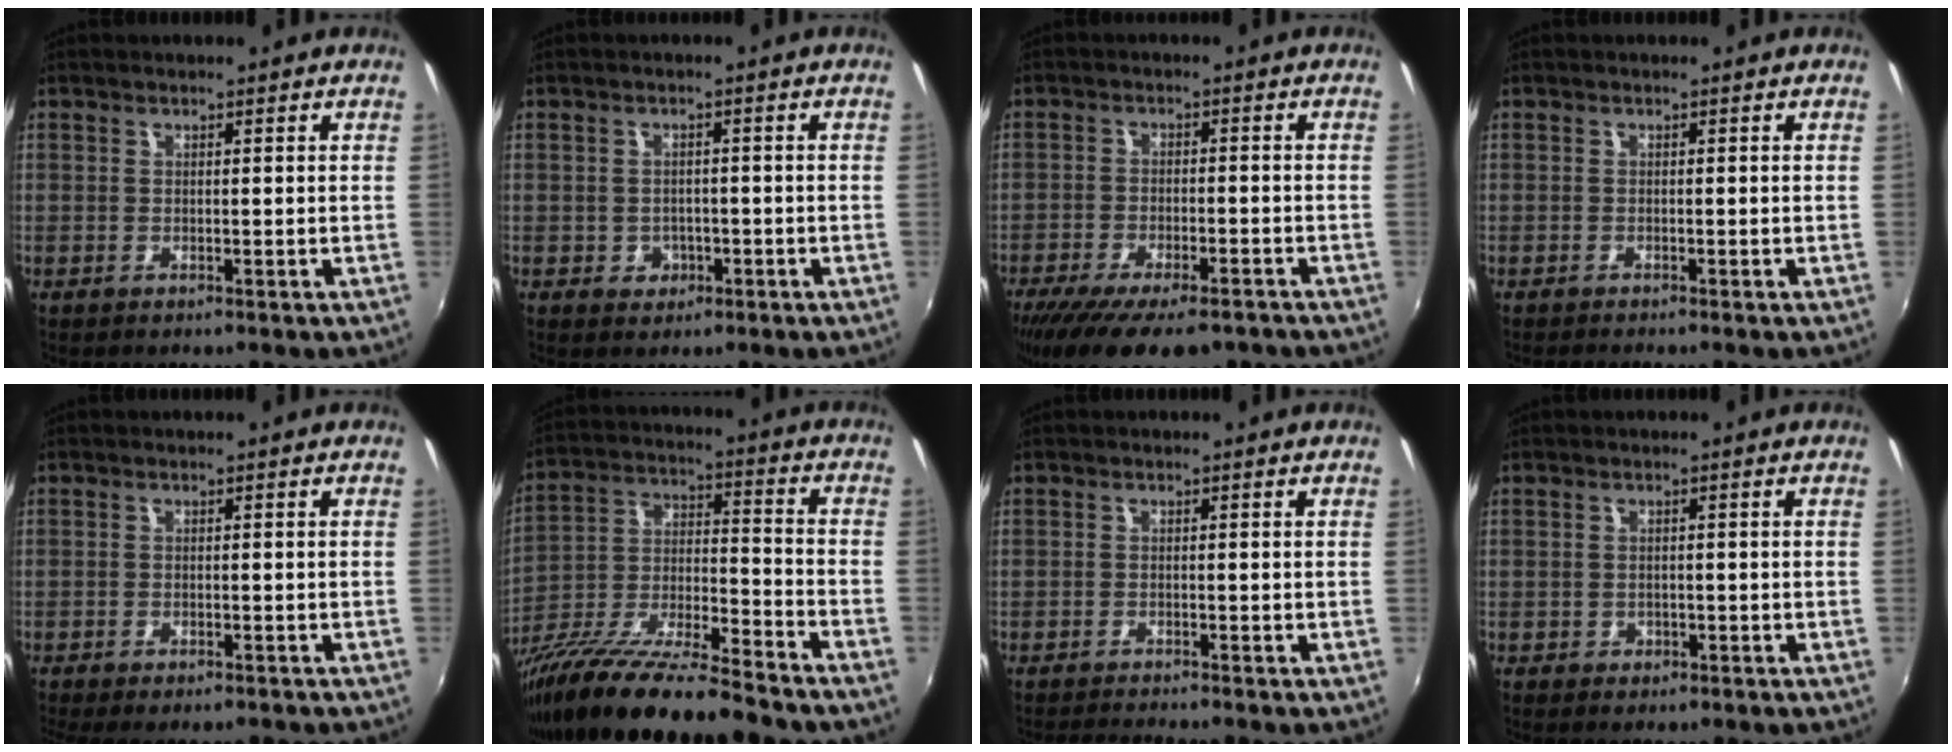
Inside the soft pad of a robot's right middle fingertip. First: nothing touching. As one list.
[{"total": 3.2, "force": [-1.0, 2.9, 0.9], "torque": [-0.020, 0.003, -0.009]}, {"total": 16.1, "force": [-12.1, 5.2, 9.4], "torque": [-0.188, -0.047, -0.183]}, {"total": 1.0, "force": [-1.0, -0.1, 0.3], "torque": [-0.003, -0.009, -0.018]}, {"total": 5.2, "force": [-4.3, 1.2, 2.6], "torque": [-0.063, -0.024, -0.066]}, {"total": 20.1, "force": [-15.4, 2.9, 12.7], "torque": [-0.235, -0.027, -0.264]}, {"total": 3.6, "force": [-3.4, -0.6, 0.9], "torque": [-0.030, -0.012, -0.062]}, {"total": 1.8, "force": [-0.9, 1.4, 0.5], "torque": [-0.012, -0.002, -0.011]}]